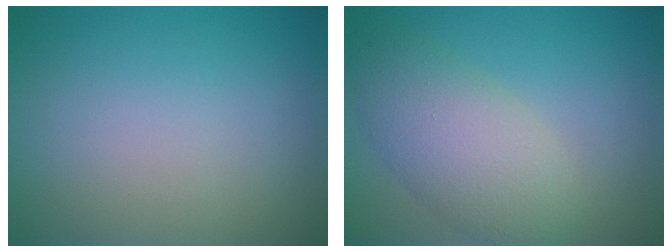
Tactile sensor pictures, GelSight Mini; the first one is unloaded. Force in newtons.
{"total": 5.4, "press": 5.4, "slide": 0.2}